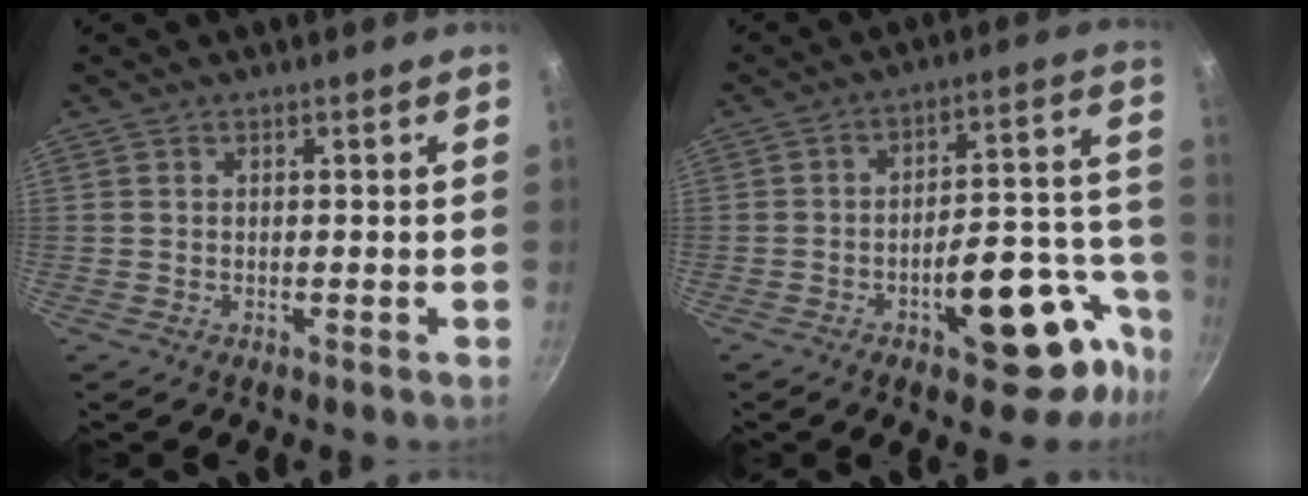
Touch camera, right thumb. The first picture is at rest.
{"total": 19.5, "force": [-9.4, 8.6, 14.8], "torque": [-0.128, 0.067, -0.126]}